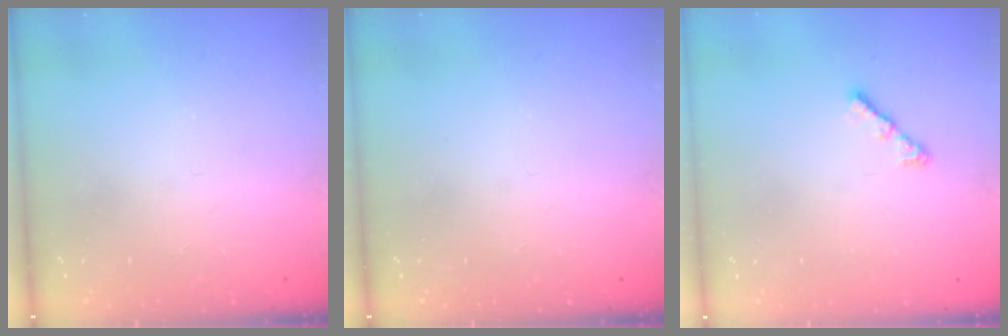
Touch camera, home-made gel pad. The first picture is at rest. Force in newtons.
{"total": 0.0}
{"total": 3.0, "press": 2.9, "slide": 0.6}